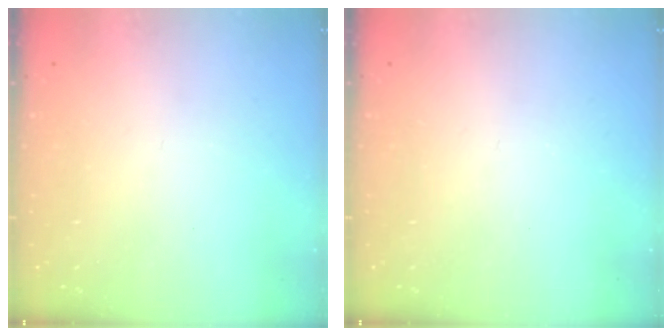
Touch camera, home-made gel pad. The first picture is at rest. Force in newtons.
{"total": 0.0}